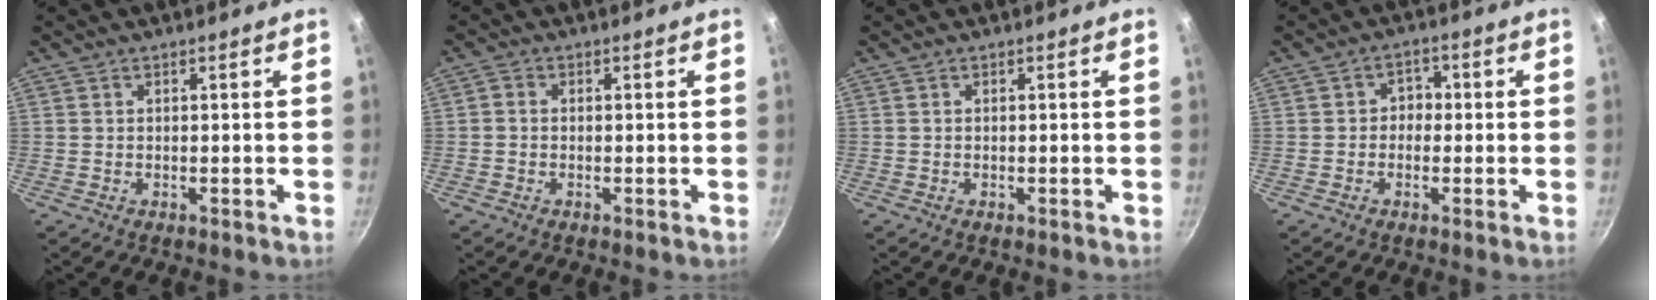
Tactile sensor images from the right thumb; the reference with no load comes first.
{"total": 1.2, "force": [-0.4, 0.9, 0.6], "torque": [-0.012, 0.006, -0.011]}
{"total": 0.0}
{"total": 3.1, "force": [-0.5, 2.8, 1.4], "torque": [0.008, 0.011, -0.016]}